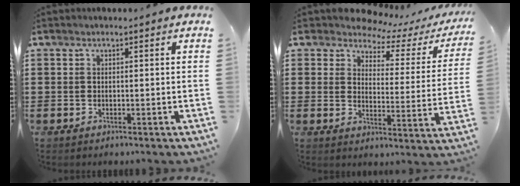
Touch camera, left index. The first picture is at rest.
{"total": 5.0, "force": [4.5, 1.8, 1.0], "torque": [-0.041, -0.030, 0.074]}